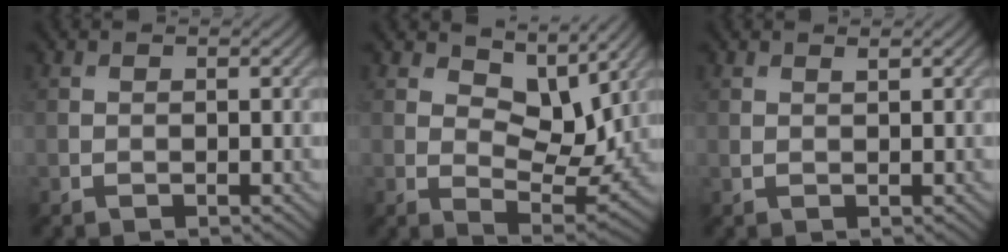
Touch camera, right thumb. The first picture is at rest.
{"total": 7.4, "force": [4.2, 4.0, 4.6], "torque": [-0.075, -0.011, 0.065]}
{"total": 0.6, "force": [0.5, 0.1, 0.3], "torque": [-0.006, 0.000, 0.010]}